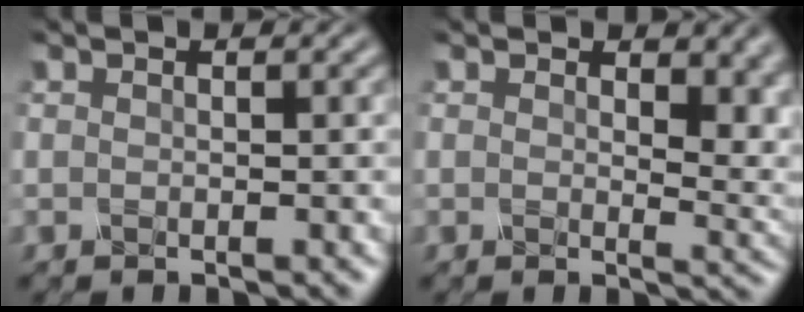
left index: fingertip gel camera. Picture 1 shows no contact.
{"total": 4.8, "force": [1.8, 2.7, 3.5], "torque": [-0.044, -0.013, 0.028]}